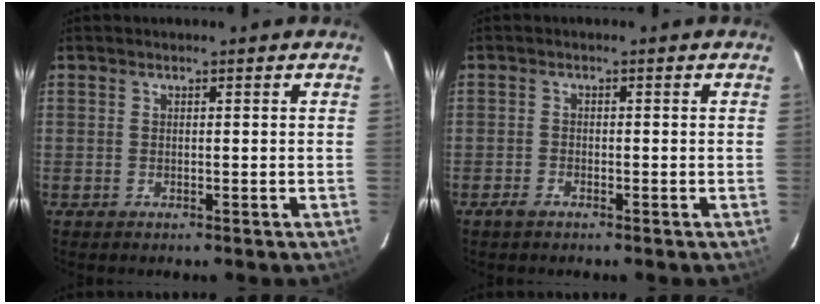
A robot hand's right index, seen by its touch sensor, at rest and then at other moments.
{"total": 1.5, "force": [-1.3, 0.6, 0.6], "torque": [-0.016, 0.000, -0.026]}